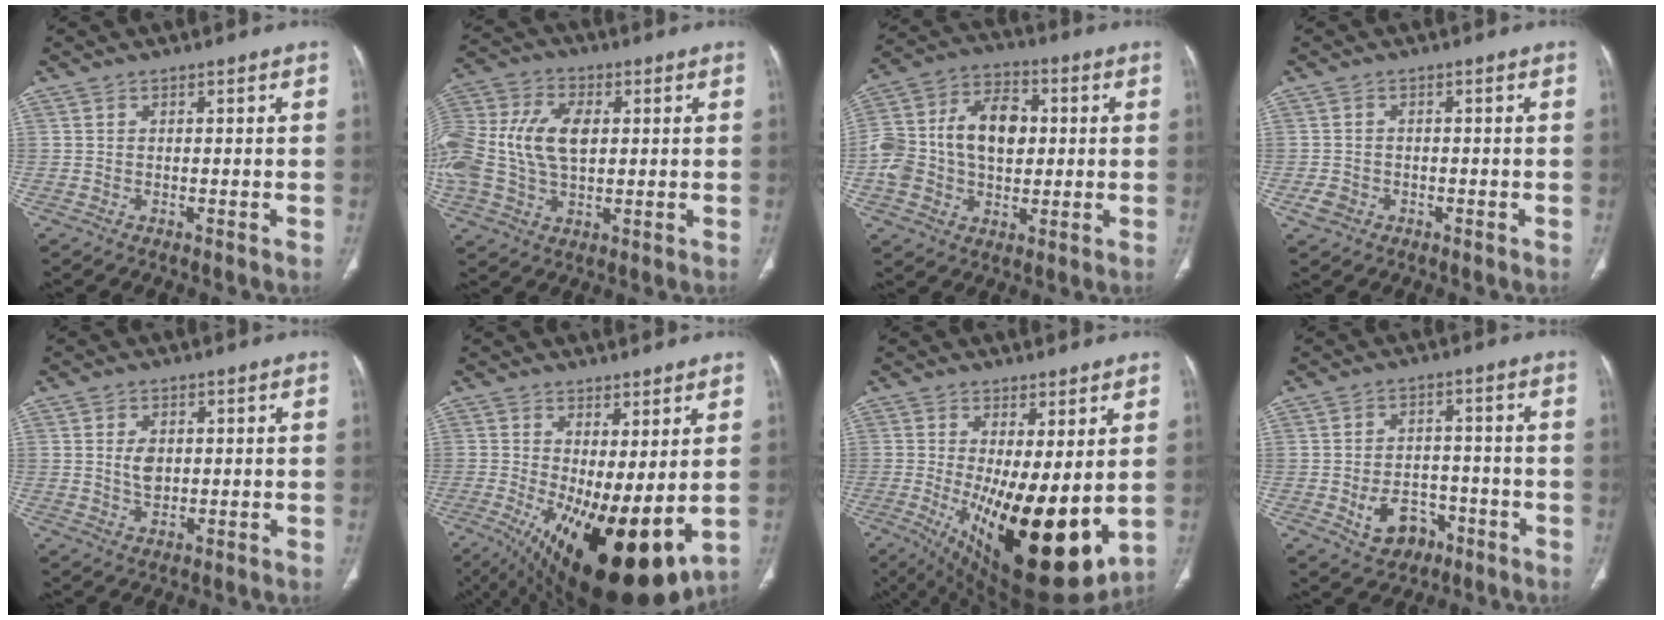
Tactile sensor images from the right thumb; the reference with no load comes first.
{"total": 18.2, "force": [1.5, 11.3, 14.2], "torque": [-0.331, 0.011, 0.029]}
{"total": 17.7, "force": [0.5, 12.2, 12.8], "torque": [-0.222, 0.031, 0.006]}
{"total": 2.6, "force": [-1.1, 2.2, 1.0], "torque": [-0.017, 0.009, -0.015]}
{"total": 3.9, "force": [0.5, 2.8, 2.8], "torque": [-0.039, -0.004, 0.012]}
{"total": 18.7, "force": [-1.9, 7.2, 17.2], "torque": [-0.278, -0.031, -0.001]}
{"total": 21.2, "force": [-2.0, 7.9, 19.6], "torque": [-0.288, -0.042, 0.000]}
{"total": 7.8, "force": [-3.3, 5.8, 4.1], "torque": [-0.046, 0.030, -0.043]}